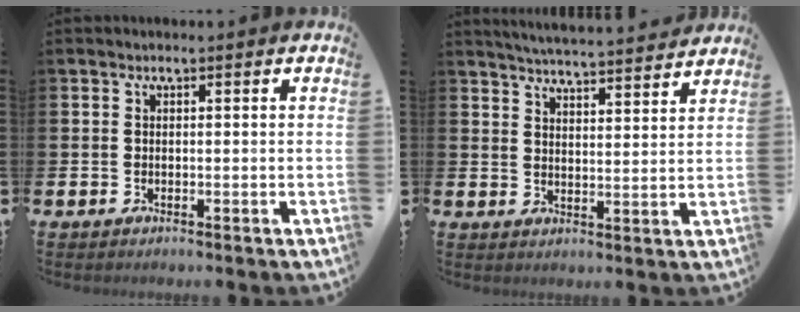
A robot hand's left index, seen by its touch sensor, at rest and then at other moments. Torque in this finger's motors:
{"motor_torque": [0.64, -0.86, 0.16, 0.04]}